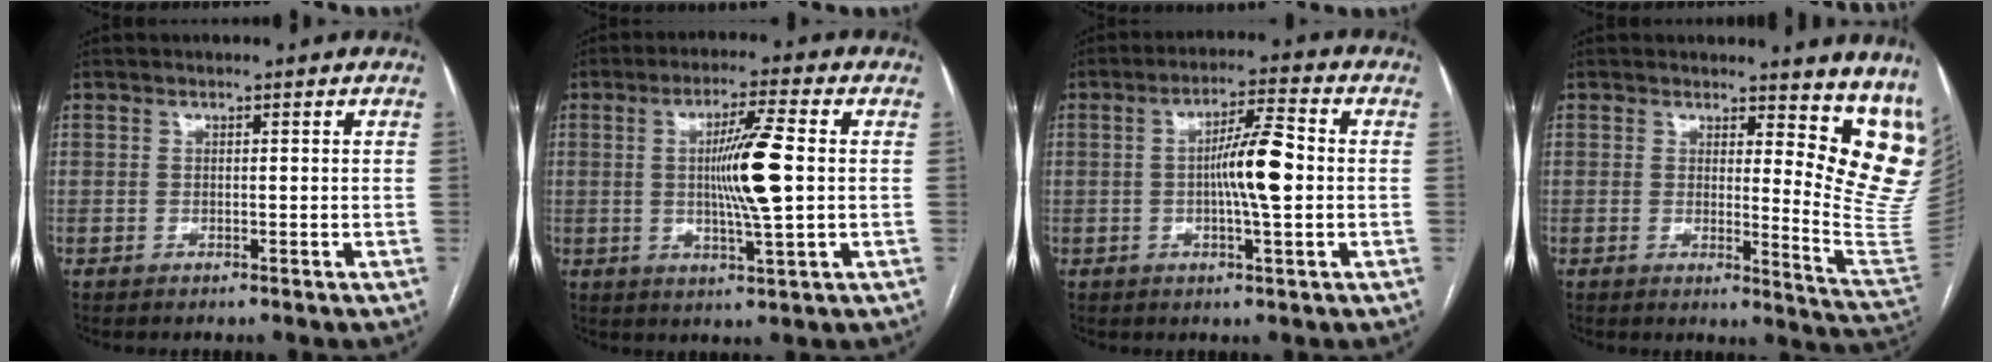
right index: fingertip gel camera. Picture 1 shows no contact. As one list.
[{"total": 9.3, "force": [0.5, 0.3, 9.3], "torque": [-0.163, 0.000, 0.008]}, {"total": 7.9, "force": [-0.3, 0.6, 7.9], "torque": [-0.138, 0.009, -0.010]}, {"total": 12.3, "force": [9.5, 2.9, 7.2], "torque": [-0.057, -0.071, 0.082]}]